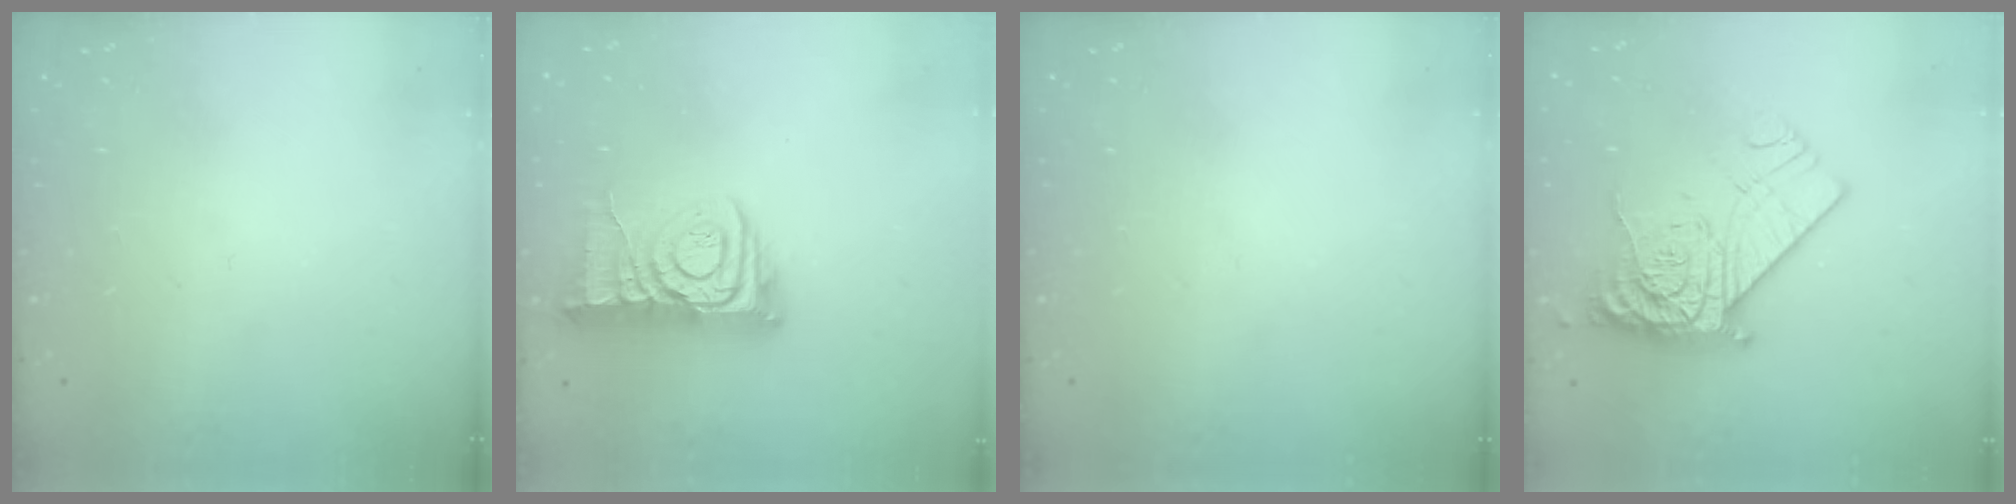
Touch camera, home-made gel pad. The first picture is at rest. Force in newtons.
{"total": 10.3, "press": 10.2, "slide": 1.1}
{"total": 0.0}
{"total": 12.2, "press": 12.1, "slide": 1.4}